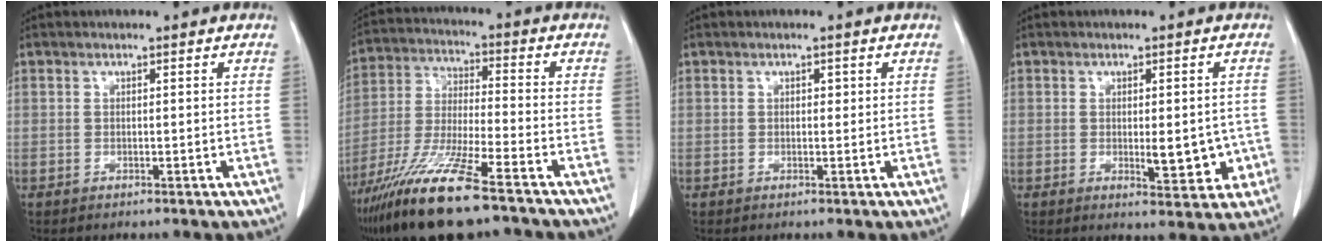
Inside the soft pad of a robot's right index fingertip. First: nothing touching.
{"total": 16.1, "force": [-11.1, 1.3, 11.7], "torque": [-0.248, -0.046, -0.209]}
{"total": 0.9, "force": [0.3, 0.5, 0.7], "torque": [-0.005, 0.001, 0.003]}
{"total": 6.1, "force": [-1.0, 2.4, 5.6], "torque": [-0.065, -0.007, -0.006]}